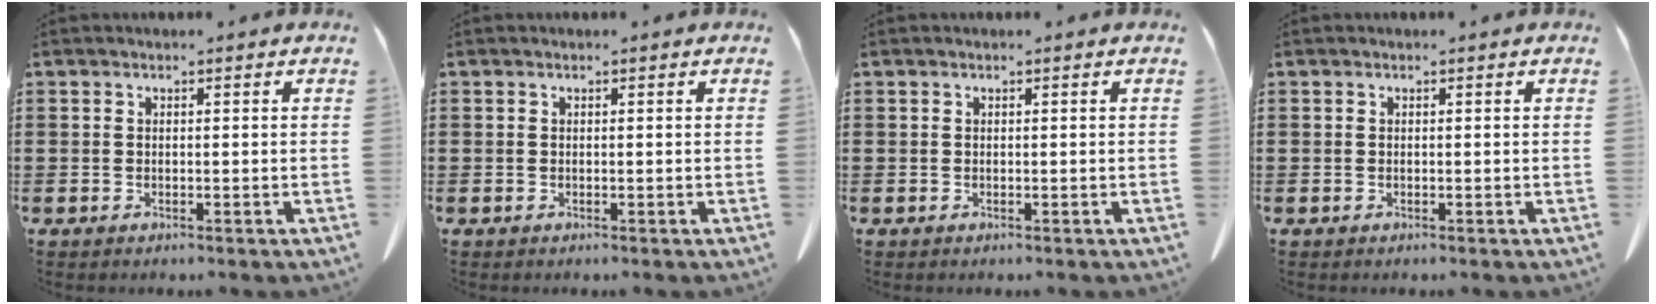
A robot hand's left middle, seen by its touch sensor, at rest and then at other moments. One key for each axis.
{"total": 0.0}
{"total": 0.0}
{"total": 0.0}